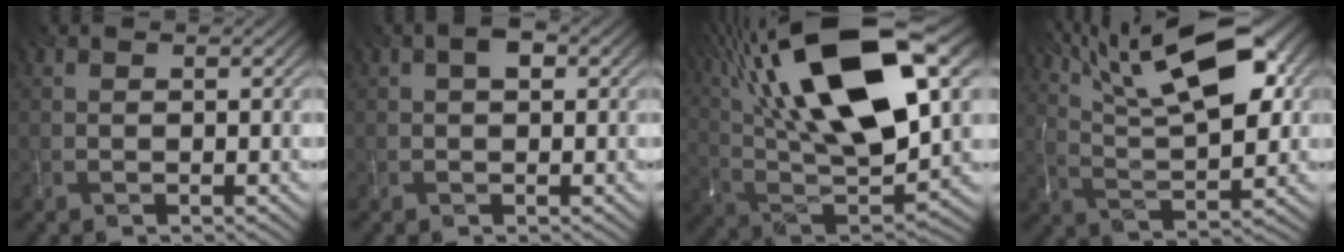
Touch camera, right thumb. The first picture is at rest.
{"total": 1.9, "force": [0.6, 1.0, 1.5], "torque": [-0.030, 0.009, 0.009]}
{"total": 21.3, "force": [9.5, 7.9, 17.4], "torque": [-0.353, 0.043, 0.168]}
{"total": 16.7, "force": [9.2, 5.2, 13.0], "torque": [-0.234, 0.027, 0.146]}